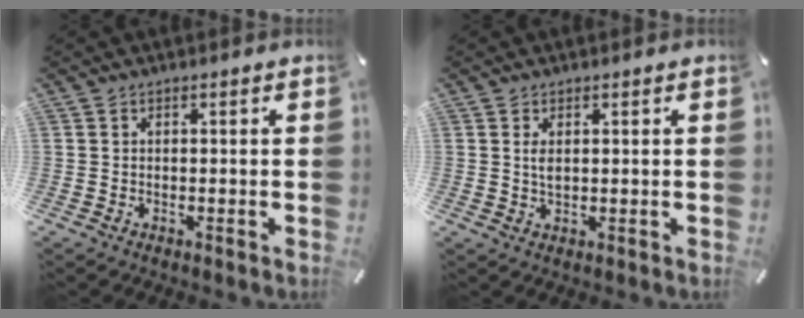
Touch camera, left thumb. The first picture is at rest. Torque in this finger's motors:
{"motor_torque": [0.48, 0.70, 0.22, -0.24, 0.00]}